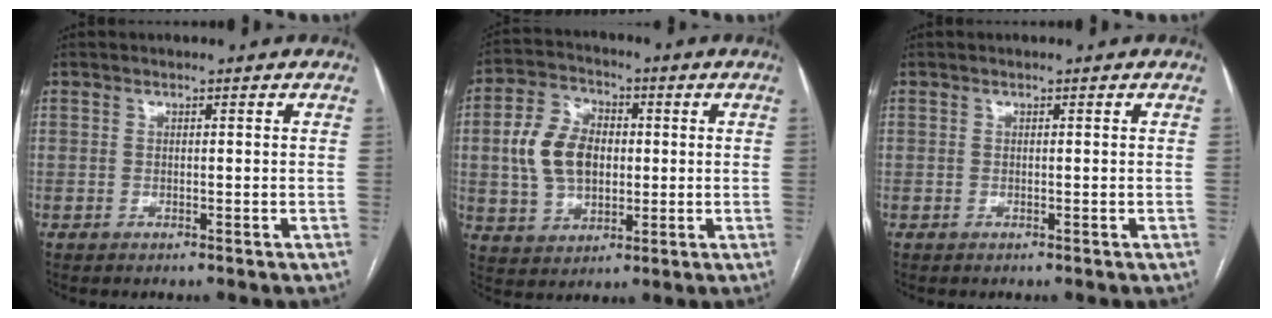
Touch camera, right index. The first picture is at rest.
{"total": 10.6, "force": [0.6, 7.3, 7.7], "torque": [-0.172, 0.025, 0.017]}
{"total": 0.0}